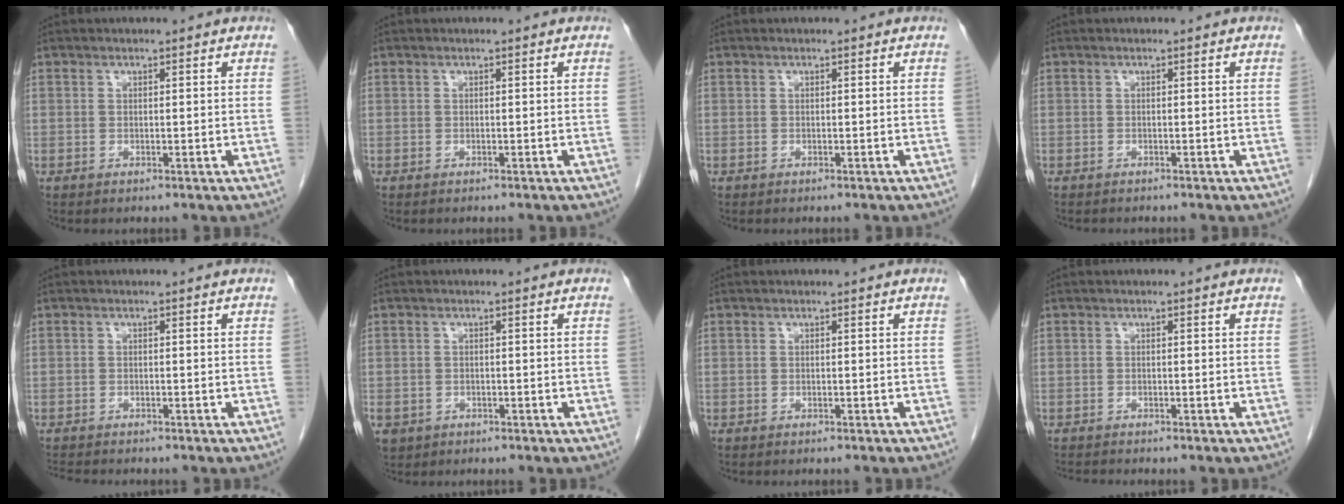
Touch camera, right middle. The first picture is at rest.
{"total": 0.7, "force": [-0.6, 0.1, 0.3], "torque": [-0.005, -0.001, -0.009]}
{"total": 0.6, "force": [-0.6, 0.1, 0.3], "torque": [-0.005, -0.001, -0.008]}
{"total": 1.9, "force": [-1.7, 0.6, 0.6], "torque": [-0.015, -0.004, -0.019]}
{"total": 3.5, "force": [-3.2, 0.6, 1.3], "torque": [-0.021, -0.010, -0.050]}
{"total": 4.9, "force": [-2.5, 3.9, 1.6], "torque": [-0.046, -0.005, -0.035]}
{"total": 1.5, "force": [-1.4, 0.2, 0.7], "torque": [-0.011, -0.001, -0.016]}
{"total": 1.6, "force": [-1.5, -0.1, 0.3], "torque": [-0.008, -0.005, -0.026]}